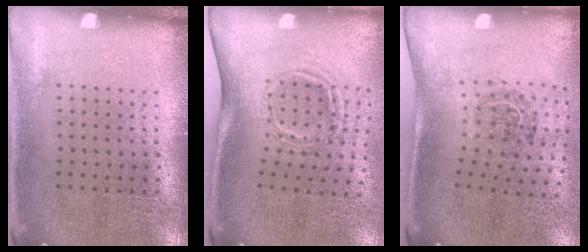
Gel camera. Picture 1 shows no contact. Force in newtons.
{"total": 1.9, "press": 1.2, "slide": 1.4}
{"total": 1.8, "press": 1.3, "slide": 1.3}